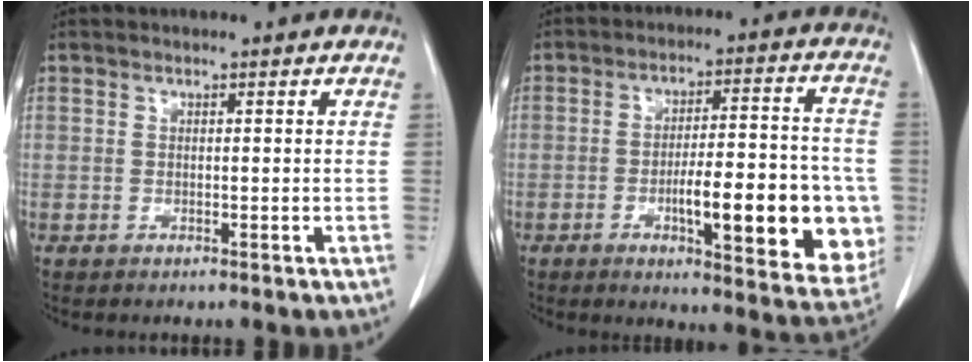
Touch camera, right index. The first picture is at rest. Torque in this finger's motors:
{"motor_torque": [1.64, -0.50, 0.67, 0.11]}